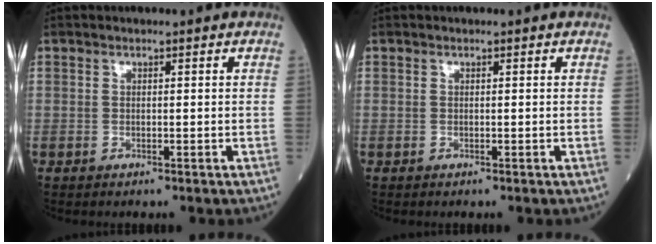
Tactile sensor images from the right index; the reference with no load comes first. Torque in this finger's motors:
{"motor_torque": [0.01, 0.00, 0.00, -0.01]}